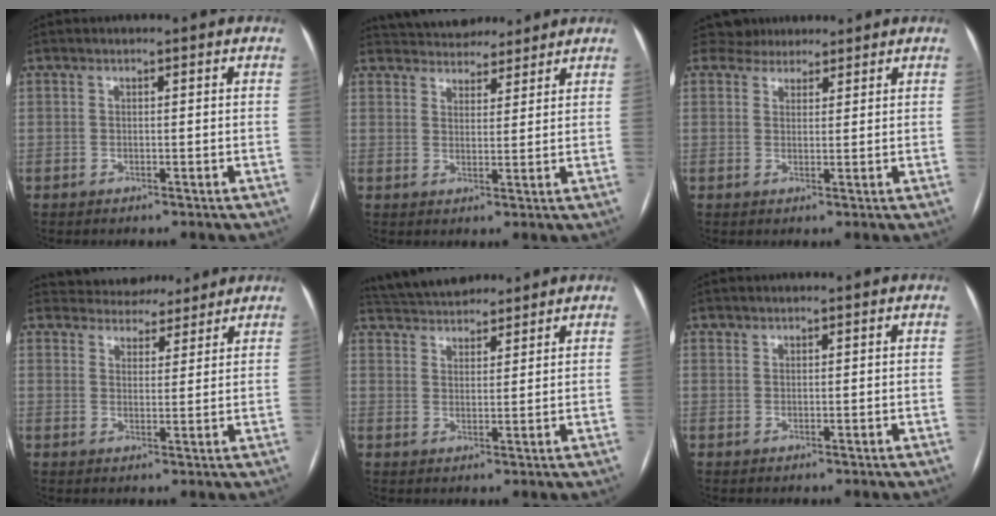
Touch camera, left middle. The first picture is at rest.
{"total": 10.7, "force": [9.7, 3.9, 2.2], "torque": [-0.031, 0.020, 0.145]}
{"total": 4.3, "force": [3.8, 2.2, 0.1], "torque": [-0.002, 0.021, 0.061]}
{"total": 8.5, "force": [7.7, 3.3, 1.0], "torque": [-0.004, 0.012, 0.104]}
{"total": 10.4, "force": [9.6, 2.8, 2.8], "torque": [-0.053, 0.031, 0.161]}
{"total": 0.7, "force": [0.5, 0.5, 0.0], "torque": [0.005, 0.000, 0.006]}